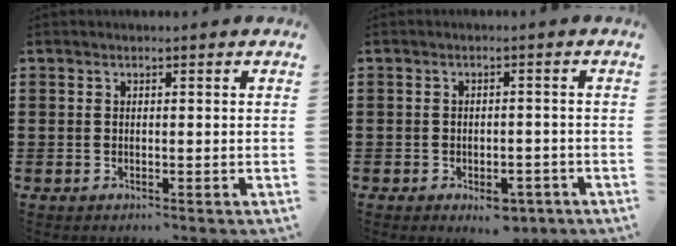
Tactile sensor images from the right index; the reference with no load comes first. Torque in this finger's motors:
{"motor_torque": [0.44, -0.40, 0.21, 0.02]}